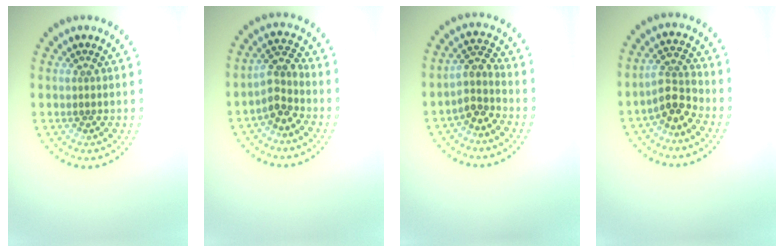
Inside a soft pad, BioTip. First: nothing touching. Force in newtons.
{"total": 2.6, "press": 2.0, "slide": 1.7}
{"total": 2.5, "press": 1.9, "slide": 1.6}
{"total": 2.7, "press": 2.4, "slide": 1.3}